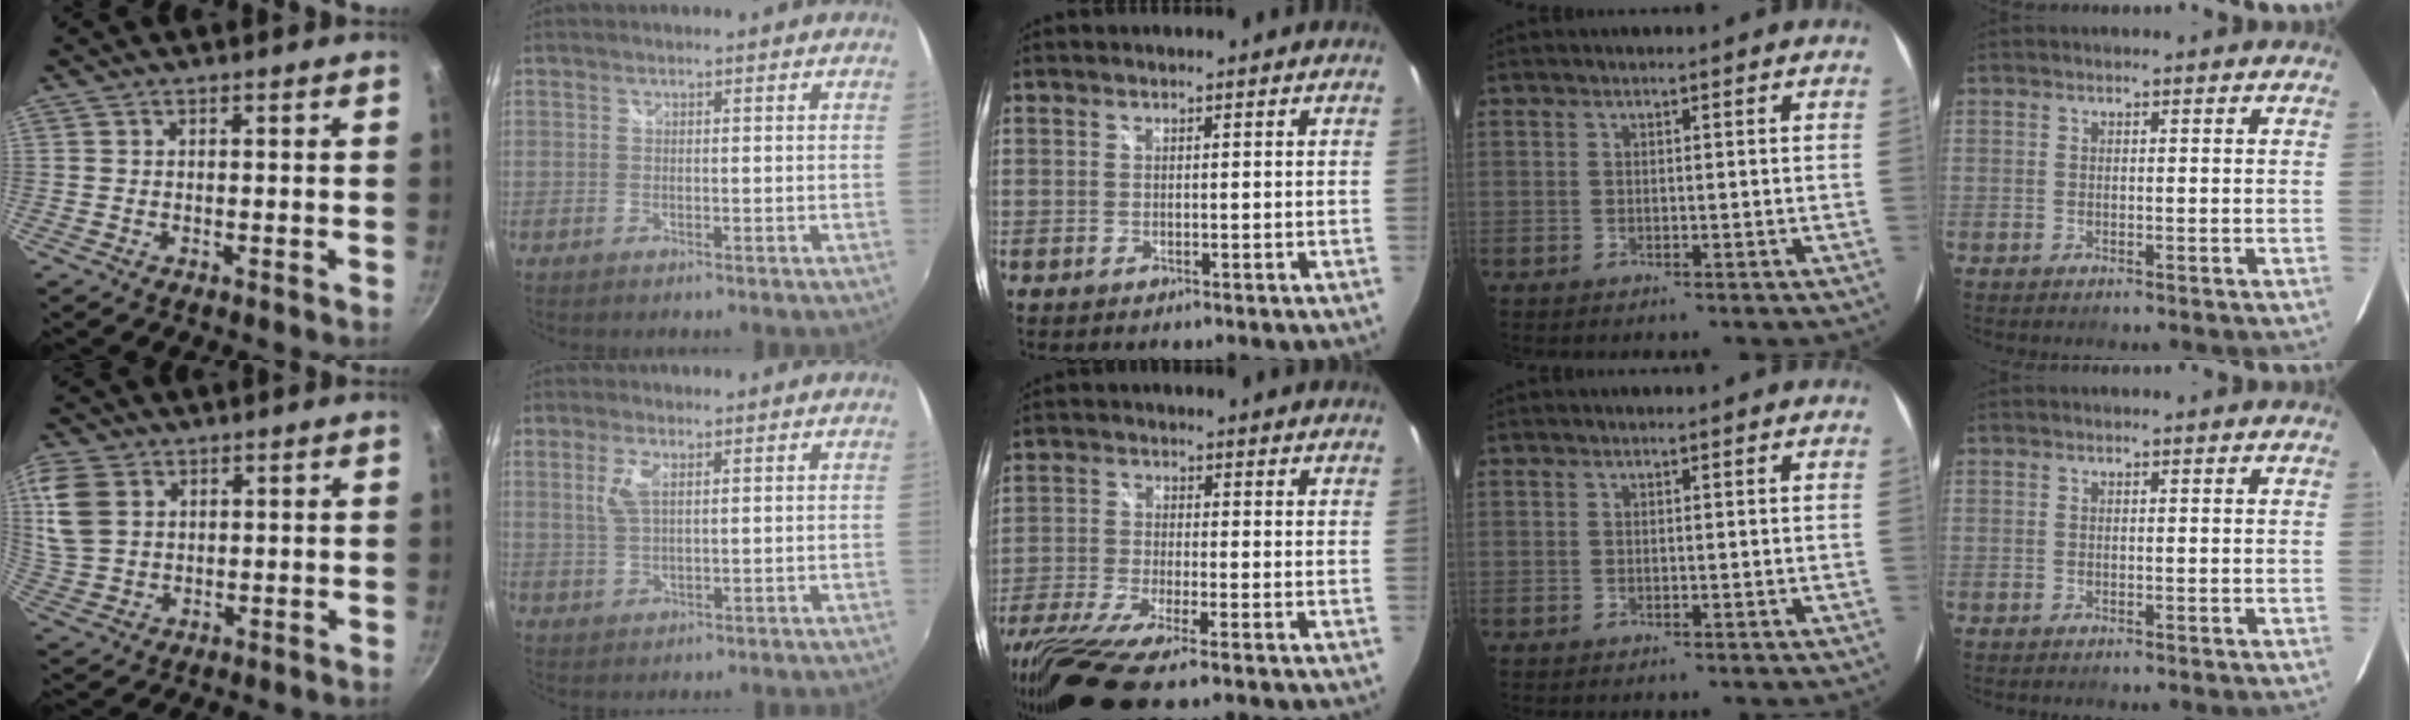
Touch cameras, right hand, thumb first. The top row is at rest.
{"thumb": {"total": 9.8, "force": [3.3, 7.1, 5.9], "torque": [-0.116, -0.008, 0.070]}, "index": {"total": 3.9, "force": [1.5, 1.5, 3.3], "torque": [-0.066, 0.000, 0.030]}, "middle": {"total": 14.1, "force": [-10.9, 1.2, 9.0], "torque": [-0.203, -0.052, -0.202]}}